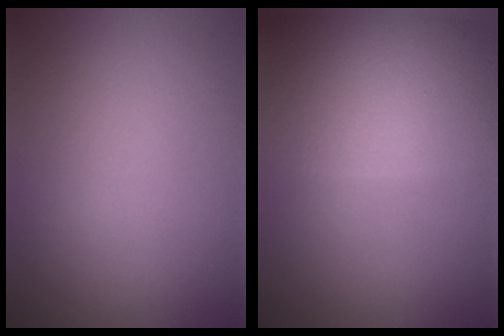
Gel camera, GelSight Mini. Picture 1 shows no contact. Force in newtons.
{"total": 9.6, "press": 9.6, "slide": 0.5}